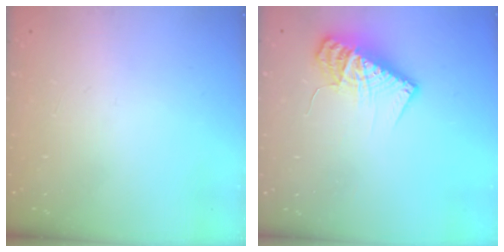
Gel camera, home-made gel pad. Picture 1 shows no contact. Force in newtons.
{"total": 13.0, "press": 12.9, "slide": 1.3}